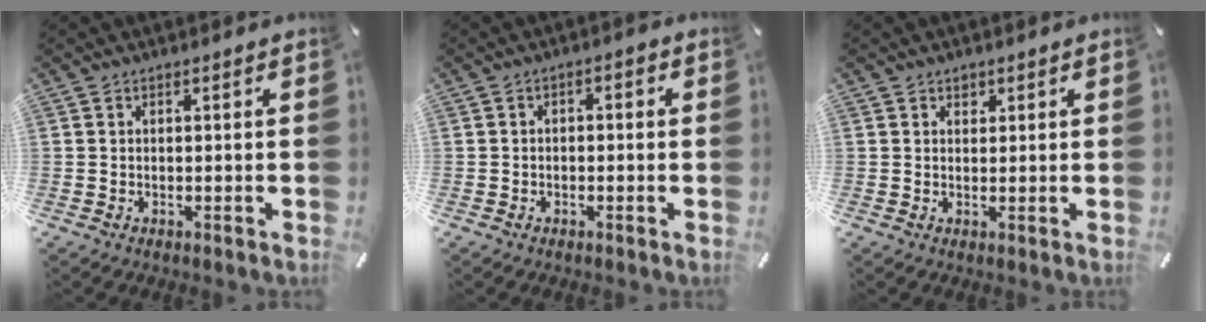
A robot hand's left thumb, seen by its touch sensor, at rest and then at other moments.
{"total": 1.8, "force": [-1.3, 0.9, 1.0], "torque": [-0.019, 0.009, -0.027]}
{"total": 1.3, "force": [0.8, 1.0, 0.2], "torque": [0.011, -0.006, 0.011]}